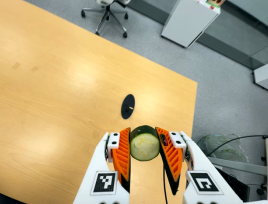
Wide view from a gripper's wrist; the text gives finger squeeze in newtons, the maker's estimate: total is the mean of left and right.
{"total": 13.5, "left": 12.8, "right": 14.3}